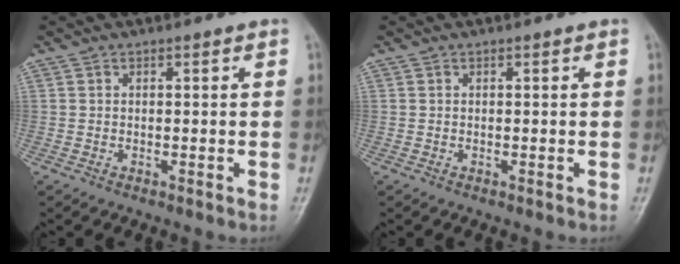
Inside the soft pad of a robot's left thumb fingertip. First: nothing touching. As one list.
[{"total": 0.0}]